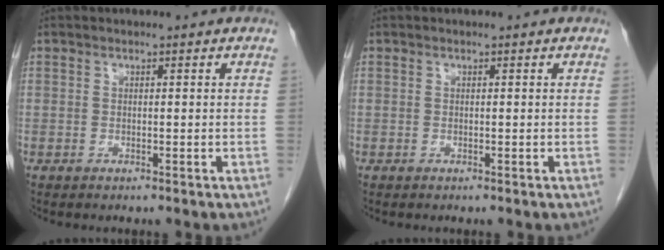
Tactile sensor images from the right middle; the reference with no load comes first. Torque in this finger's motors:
{"motor_torque": [0.00, 0.00, 0.00, -0.01]}